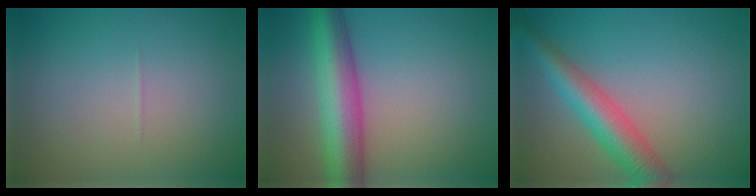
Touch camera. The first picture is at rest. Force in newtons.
{"total": 7.1, "press": 7.1, "slide": 0.2}
{"total": 5.2, "press": 5.2, "slide": 0.1}